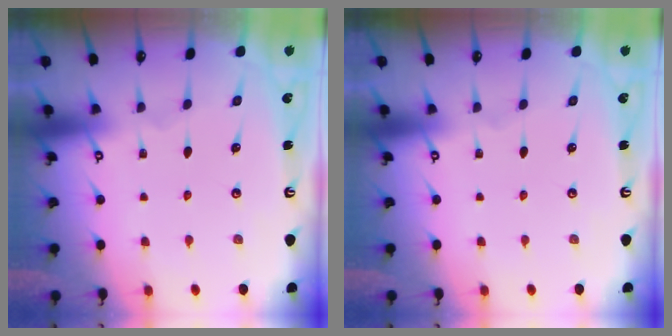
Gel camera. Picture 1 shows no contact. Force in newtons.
{"total": 0.0}